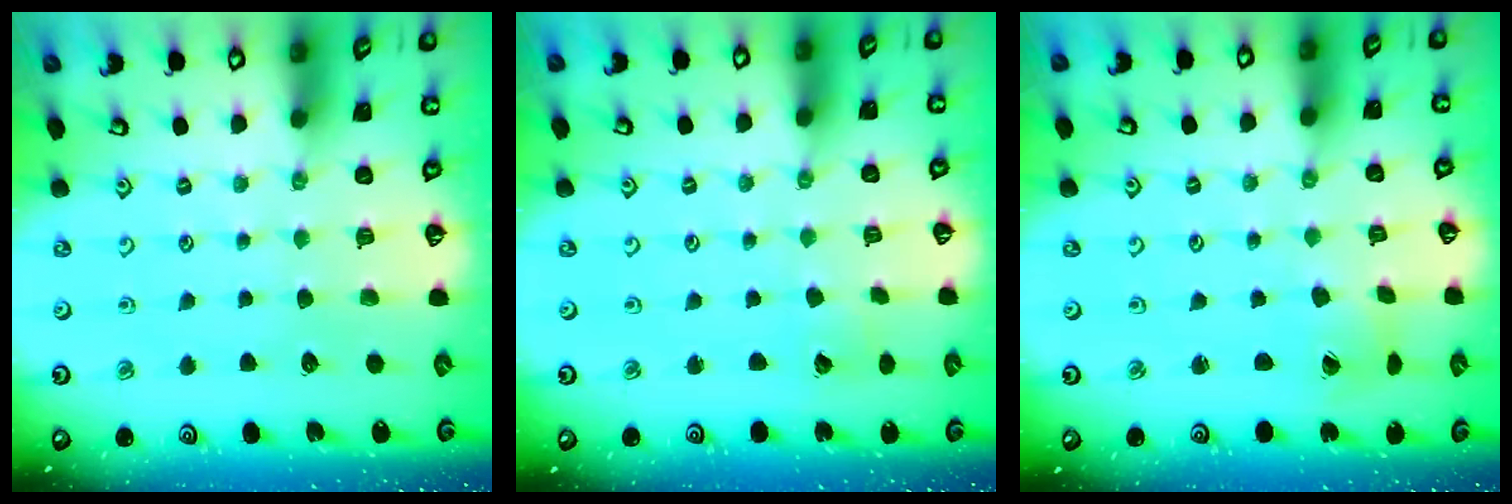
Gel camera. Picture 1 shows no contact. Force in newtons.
{"total": 1.4, "press": 1.4, "slide": 0.1}
{"total": 1.4, "press": 1.4, "slide": 0.2}